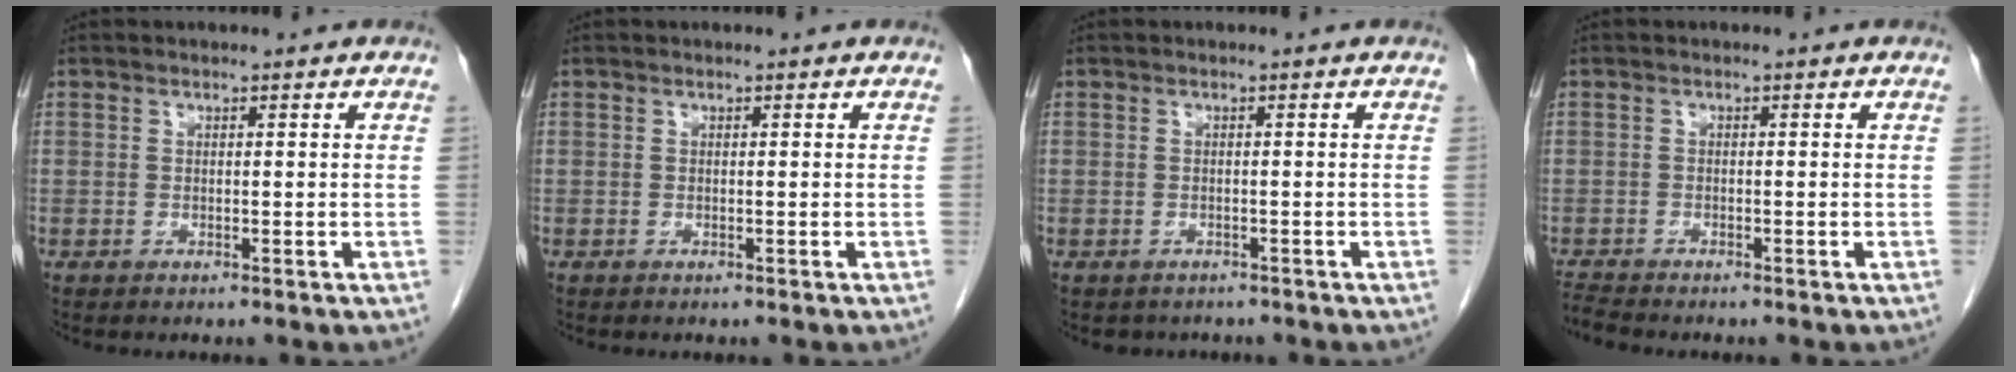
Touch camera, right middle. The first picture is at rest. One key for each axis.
{"total": 0.0}
{"total": 2.4, "fx": -2.1, "fy": 1.3, "fz": 0.1, "tx": -0.009, "ty": 0.001, "tz": -0.027}
{"total": 2.0, "fx": -1.9, "fy": -0.5, "fz": 0.0, "tx": -0.010, "ty": -0.013, "tz": -0.037}